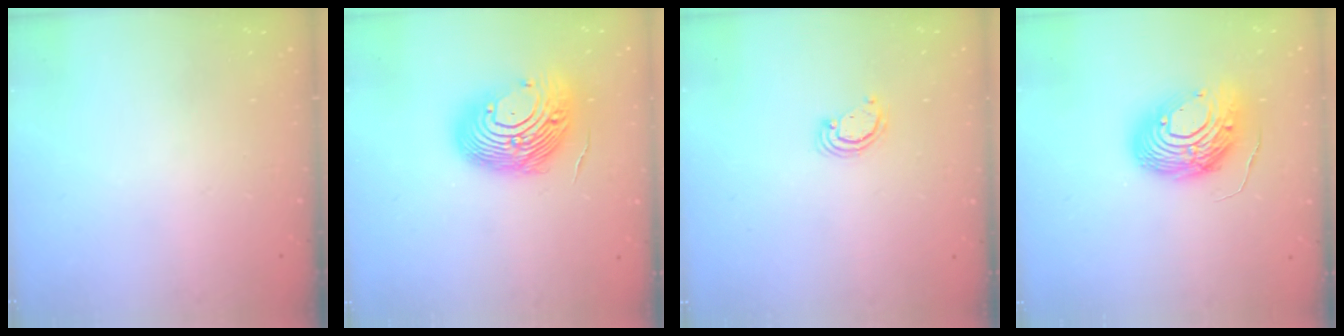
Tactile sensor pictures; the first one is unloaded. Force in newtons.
{"total": 15.5, "press": 14.6, "slide": 5.1}
{"total": 2.3, "press": 2.3, "slide": 0.3}
{"total": 14.7, "press": 14.6, "slide": 1.4}